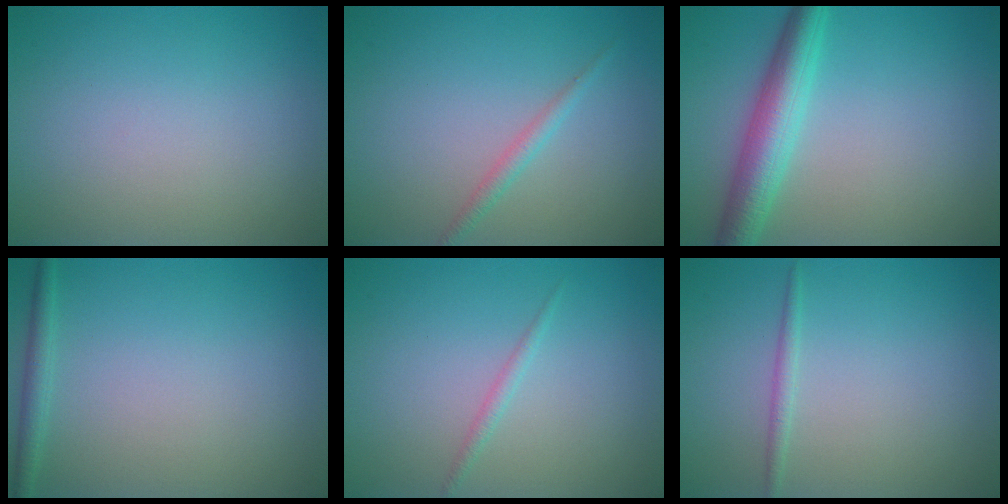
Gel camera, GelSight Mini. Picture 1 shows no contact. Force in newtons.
{"total": 1.3, "press": 1.3, "slide": 0.0}
{"total": 5.0, "press": 5.0, "slide": 0.1}
{"total": 1.4, "press": 1.4, "slide": 0.1}
{"total": 0.9, "press": 0.9, "slide": 0.1}
{"total": 1.0, "press": 1.0, "slide": 0.0}